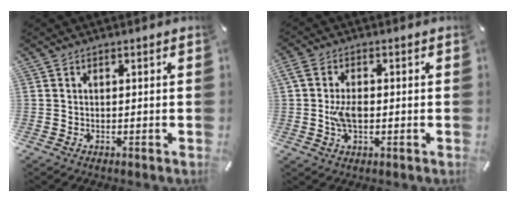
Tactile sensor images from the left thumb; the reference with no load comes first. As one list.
[{"total": 5.6, "force": [-0.3, 3.3, 4.6], "torque": [-0.095, -0.005, -0.010]}]